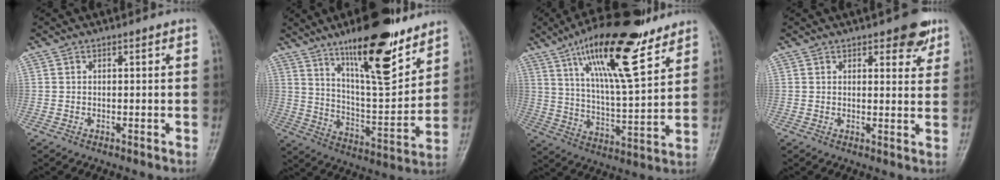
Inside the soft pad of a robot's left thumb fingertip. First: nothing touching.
{"total": 19.4, "force": [12.8, 5.5, 13.5], "torque": [-0.178, -0.078, 0.215]}
{"total": 20.4, "force": [12.5, 5.6, 15.1], "torque": [-0.230, -0.052, 0.216]}
{"total": 5.8, "force": [3.5, 2.4, 3.9], "torque": [-0.025, -0.015, 0.040]}